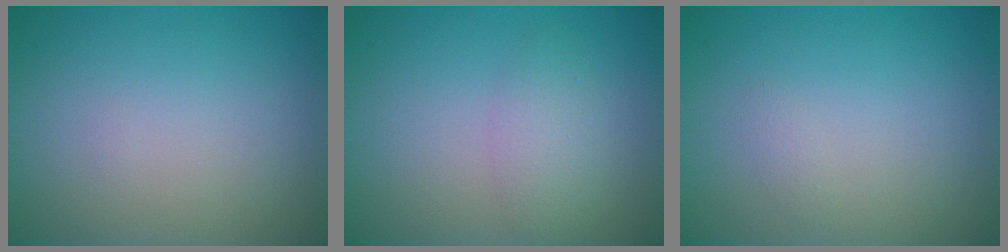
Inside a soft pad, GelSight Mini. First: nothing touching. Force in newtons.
{"total": 2.2, "press": 2.1, "slide": 0.2}
{"total": 0.6, "press": 0.6, "slide": 0.0}